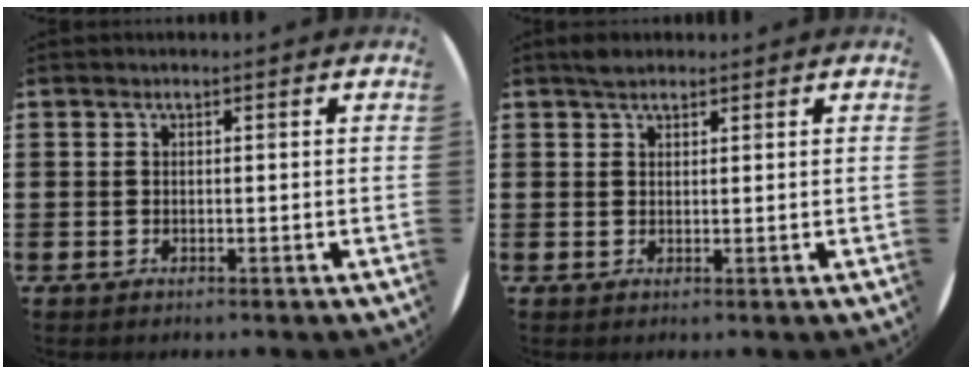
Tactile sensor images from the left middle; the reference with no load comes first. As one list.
[{"total": 1.7, "force": [1.5, 0.6, 0.4], "torque": [-0.003, 0.001, 0.027]}]